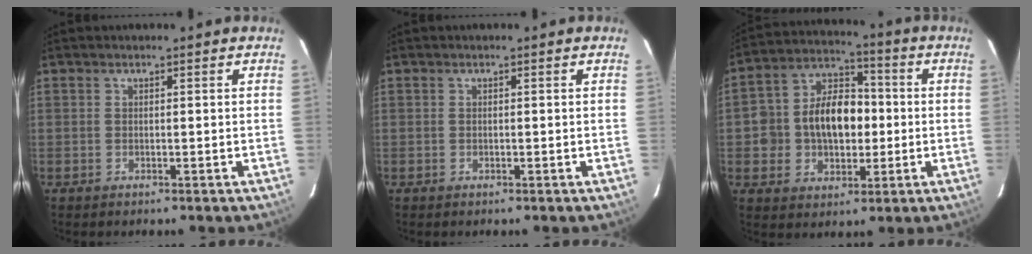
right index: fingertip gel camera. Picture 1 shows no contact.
{"total": 0.0}
{"total": 12.4, "force": [-0.7, 9.3, 8.2], "torque": [-0.166, 0.034, -0.007]}